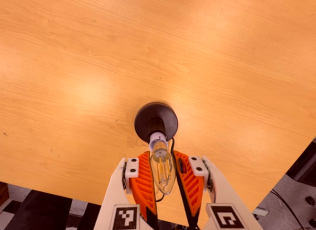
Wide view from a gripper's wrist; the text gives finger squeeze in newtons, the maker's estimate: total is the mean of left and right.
{"total": 8.1, "left": 7.1, "right": 9.1}